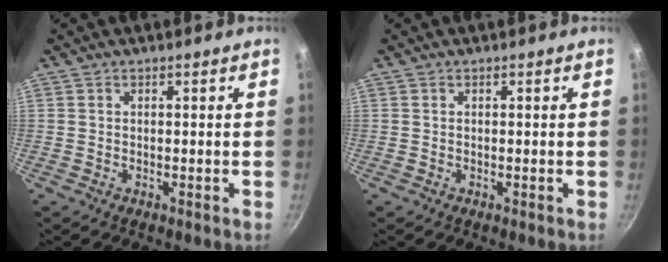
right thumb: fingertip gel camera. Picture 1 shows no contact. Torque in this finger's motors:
{"motor_torque": [-0.16, 0.13, 0.00, 0.00, 0.02]}